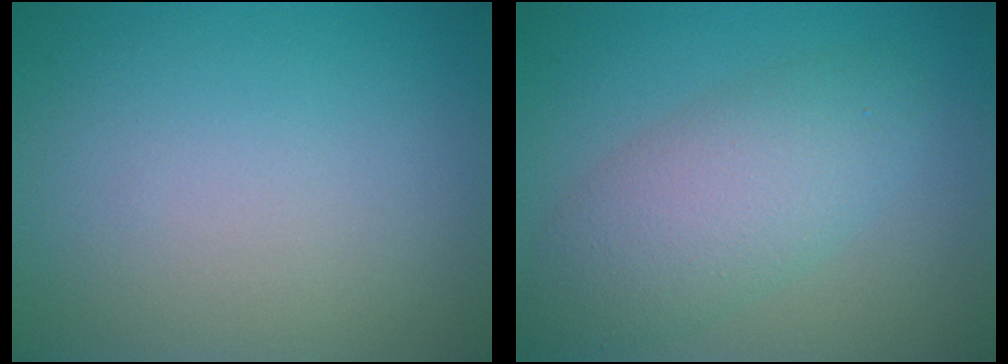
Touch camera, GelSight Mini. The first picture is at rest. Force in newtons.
{"total": 5.3, "press": 5.3, "slide": 0.2}